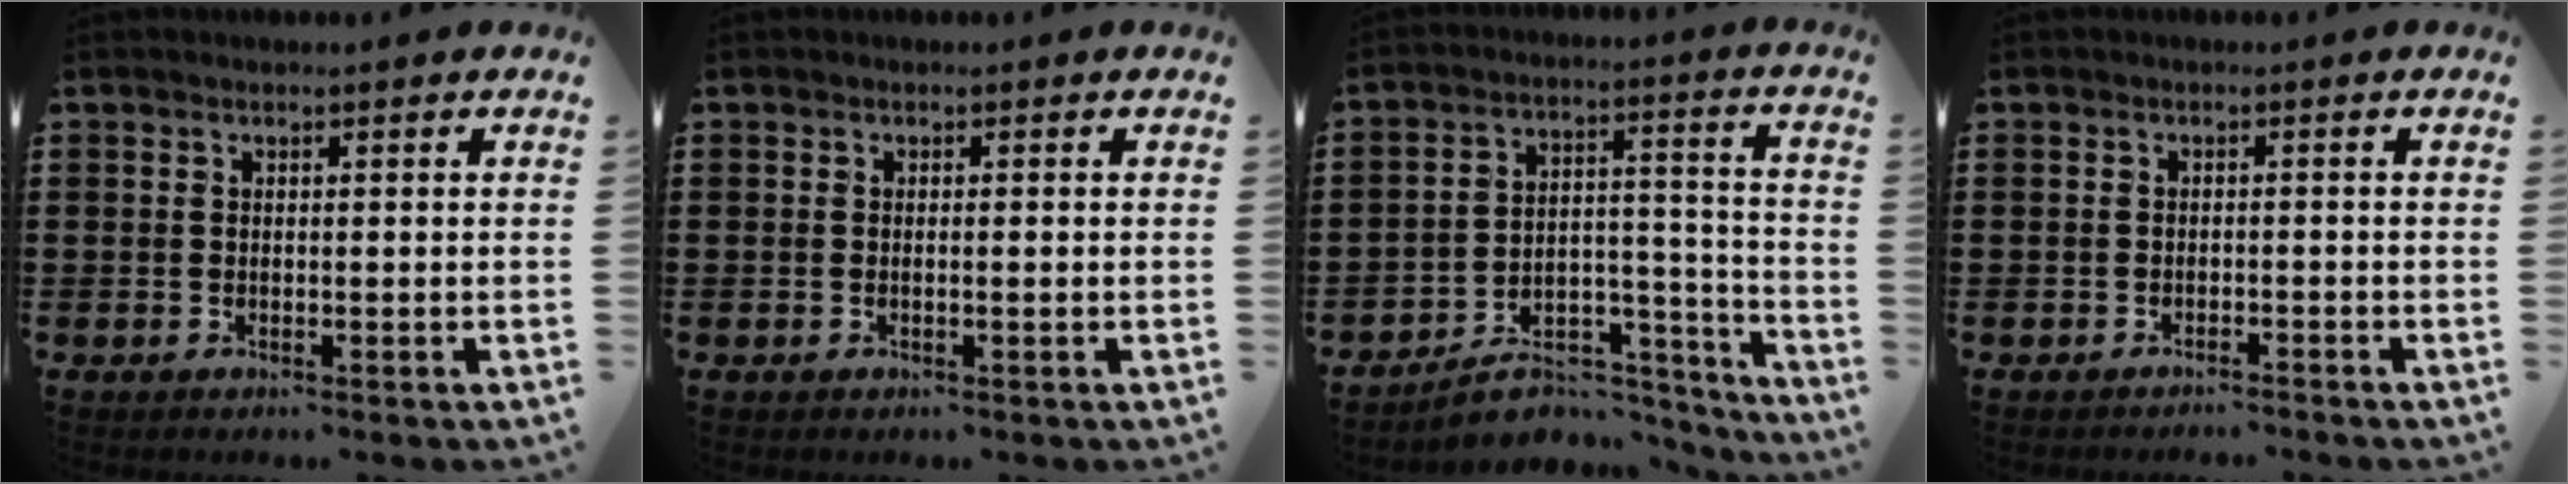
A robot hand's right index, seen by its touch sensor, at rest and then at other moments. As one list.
[{"total": 0.7, "force": [-0.2, -0.1, 0.7], "torque": [-0.013, -0.003, -0.005]}, {"total": 8.6, "force": [-7.2, 3.3, 3.3], "torque": [-0.049, 0.025, -0.131]}, {"total": 1.1, "force": [-1.1, 0.0, 0.1], "torque": [-0.006, 0.001, -0.024]}]